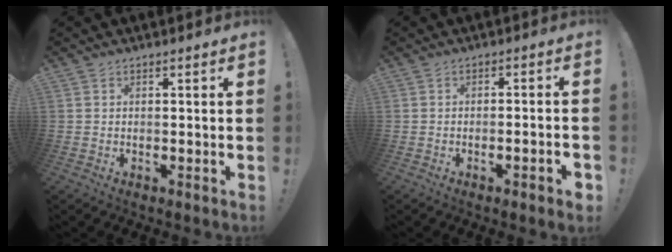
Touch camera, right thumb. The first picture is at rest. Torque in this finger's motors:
{"motor_torque": [-0.11, -0.07, 0.05, 0.24, 0.00]}